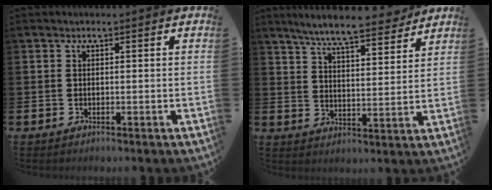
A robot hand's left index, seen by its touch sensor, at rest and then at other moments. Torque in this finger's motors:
{"motor_torque": [1.06, -1.08, 0.37, 0.21]}